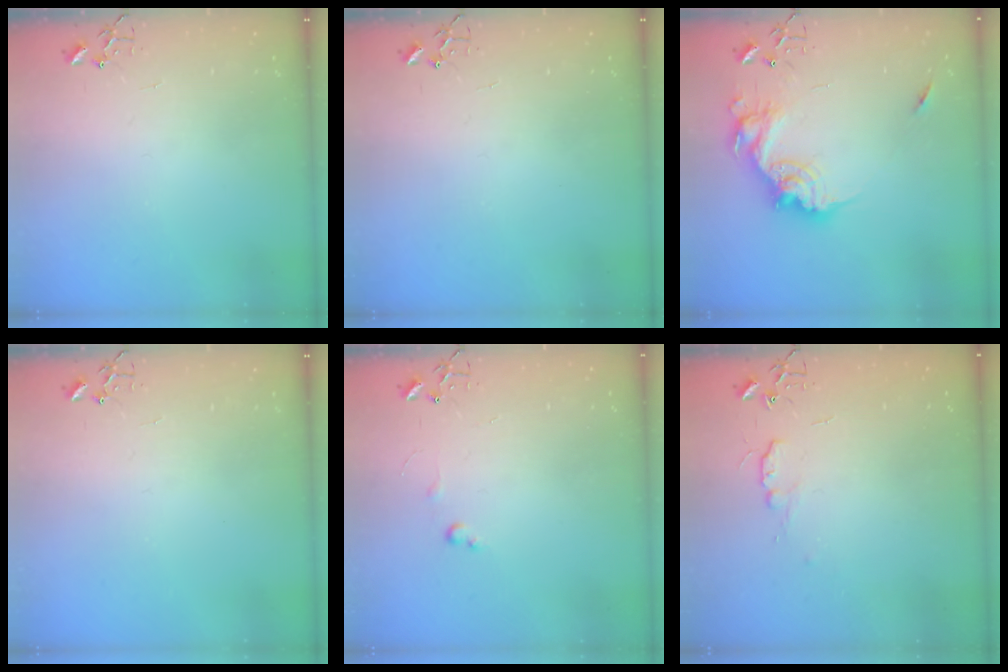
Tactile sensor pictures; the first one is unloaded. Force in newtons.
{"total": 0.0}
{"total": 17.5, "press": 17.4, "slide": 1.9}
{"total": 0.0}
{"total": 4.2, "press": 4.2, "slide": 0.6}
{"total": 5.6, "press": 5.5, "slide": 0.7}